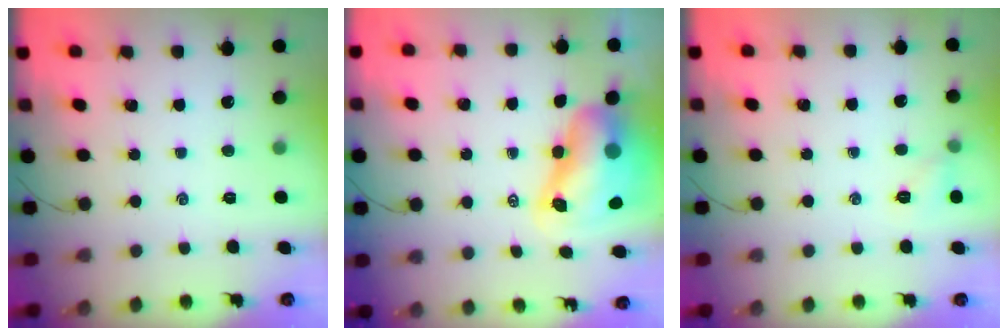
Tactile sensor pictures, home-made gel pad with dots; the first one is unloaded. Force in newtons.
{"total": 12.1, "press": 11.7, "slide": 3.4}
{"total": 5.4, "press": 5.2, "slide": 1.4}